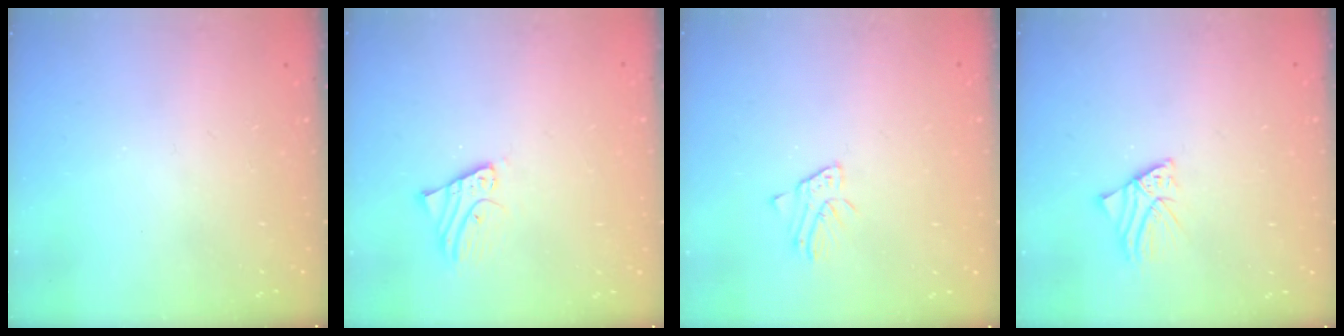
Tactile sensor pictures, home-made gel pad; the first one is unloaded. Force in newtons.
{"total": 2.6, "press": 2.6, "slide": 0.1}
{"total": 1.7, "press": 1.6, "slide": 0.1}
{"total": 2.3, "press": 2.3, "slide": 0.4}